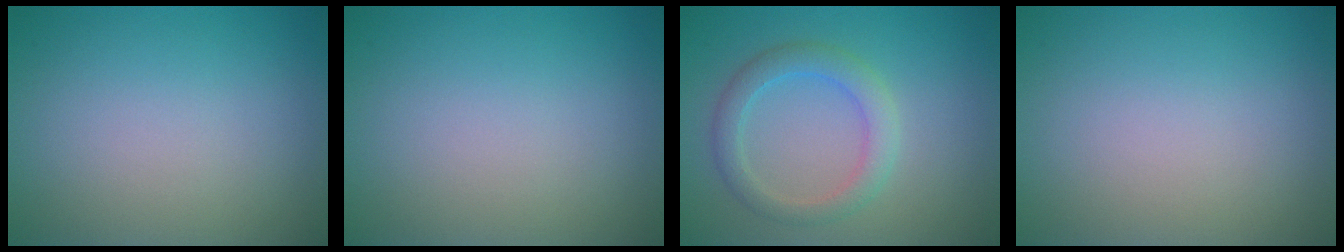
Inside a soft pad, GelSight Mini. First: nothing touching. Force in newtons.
{"total": 0.0}
{"total": 3.0, "press": 3.0, "slide": 0.1}
{"total": 0.0}